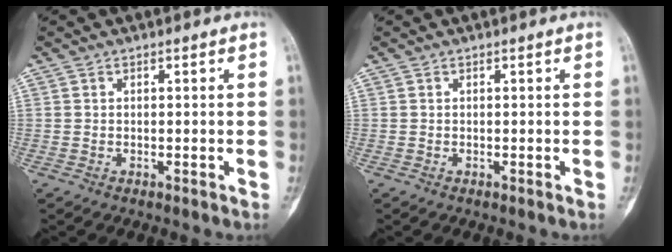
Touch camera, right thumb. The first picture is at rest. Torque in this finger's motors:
{"motor_torque": [0.75, 0.75, 0.06, 0.06, 0.00]}